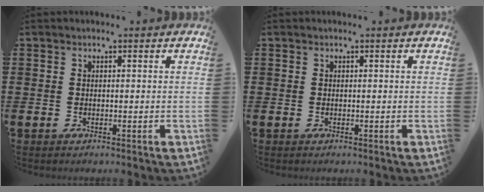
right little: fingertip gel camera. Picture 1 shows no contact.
{"total": 0.0}